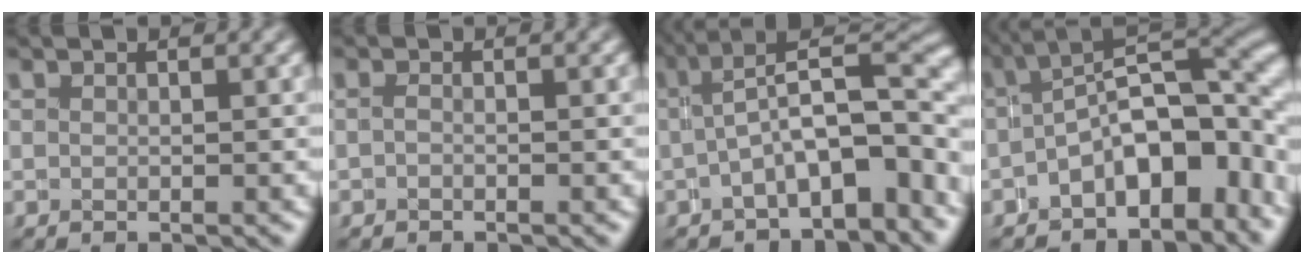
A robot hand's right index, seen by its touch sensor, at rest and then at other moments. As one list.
[{"total": 0.7, "force": [-0.6, -0.3, 0.0], "torque": [0.005, 0.005, -0.014]}, {"total": 7.5, "force": [-1.4, 2.7, 6.9], "torque": [-0.087, -0.003, -0.015]}, {"total": 9.3, "force": [-0.6, 5.3, 7.6], "torque": [-0.078, 0.010, -0.022]}]